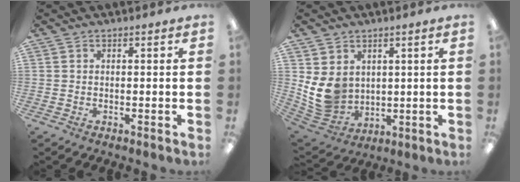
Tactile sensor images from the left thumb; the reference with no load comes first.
{"total": 10.3, "force": [2.3, 8.9, 4.6], "torque": [-0.117, -0.020, 0.049]}